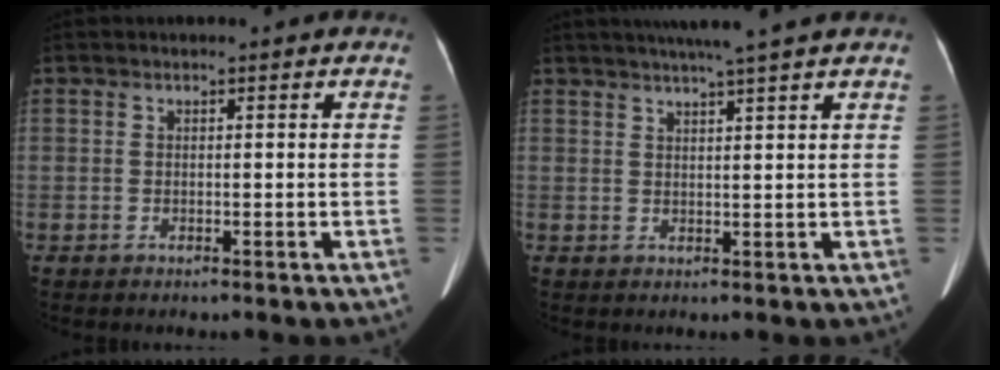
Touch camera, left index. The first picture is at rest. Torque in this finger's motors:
{"motor_torque": [0.47, -0.52, 0.01, 0.07]}